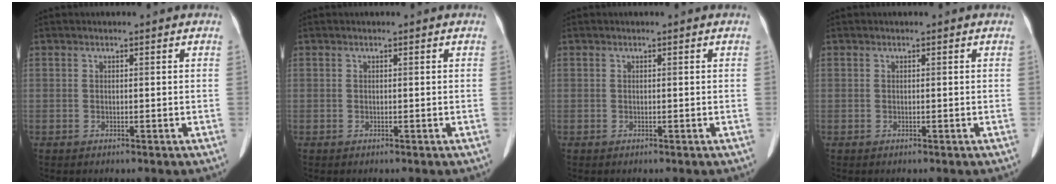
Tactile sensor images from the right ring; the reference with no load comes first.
{"total": 0.0}
{"total": 0.0}
{"total": 0.0}